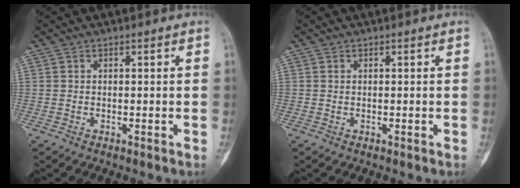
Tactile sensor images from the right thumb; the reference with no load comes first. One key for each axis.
{"total": 0.0}